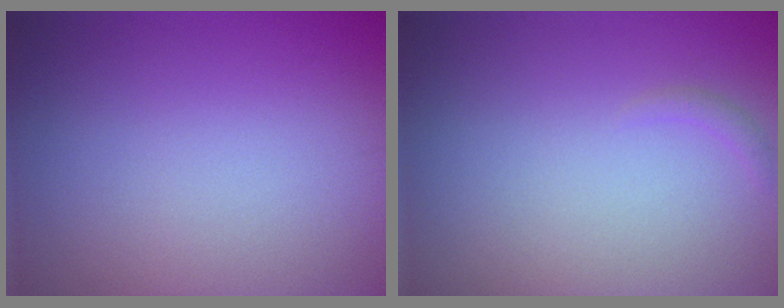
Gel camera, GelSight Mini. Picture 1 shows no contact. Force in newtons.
{"total": 0.6, "press": 0.6, "slide": 0.1}